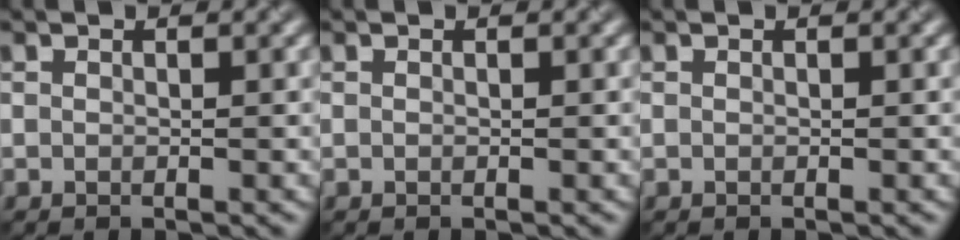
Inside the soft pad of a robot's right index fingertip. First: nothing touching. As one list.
[{"total": 0.0}, {"total": 0.0}]